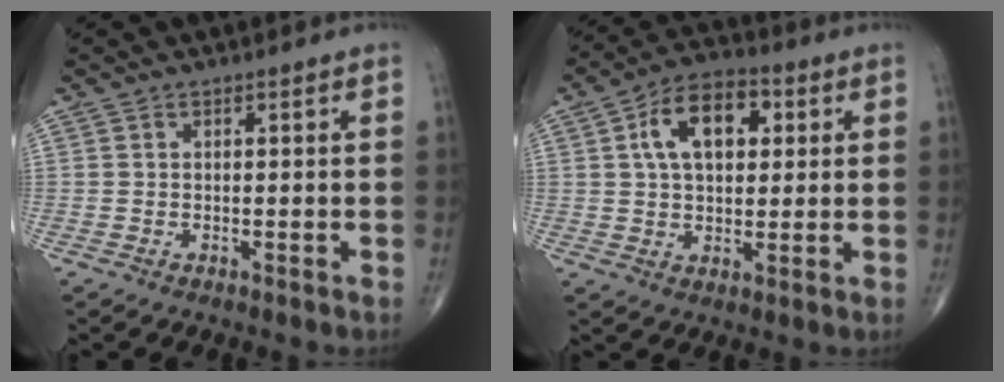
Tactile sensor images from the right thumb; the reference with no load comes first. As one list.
[{"total": 12.3, "force": [3.3, 7.3, 9.4], "torque": [-0.140, 0.013, 0.049]}]